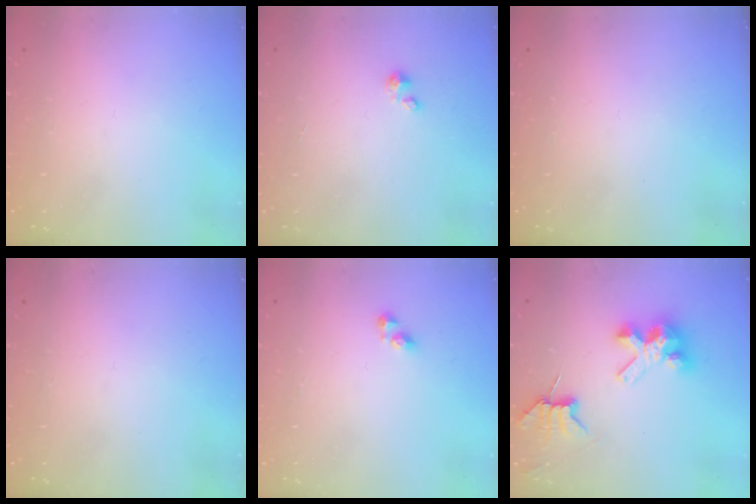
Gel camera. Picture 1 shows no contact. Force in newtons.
{"total": 0.8, "press": 0.7, "slide": 0.3}
{"total": 0.0}
{"total": 0.0}
{"total": 3.4, "press": 3.4, "slide": 0.4}
{"total": 8.4, "press": 8.4, "slide": 0.6}